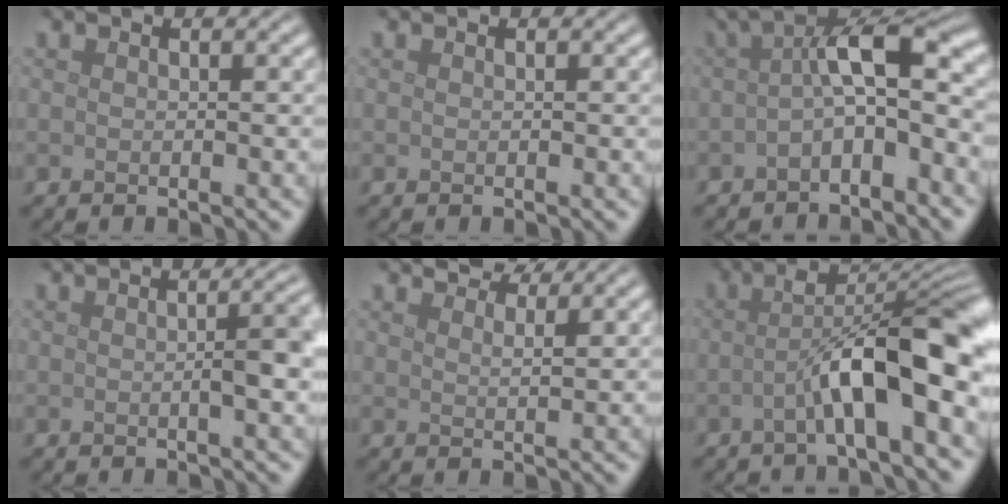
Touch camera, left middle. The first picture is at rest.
{"total": 0.0}
{"total": 6.6, "force": [-0.7, 2.3, 6.1], "torque": [-0.092, 0.014, -0.023]}
{"total": 3.5, "force": [-0.1, 0.7, 3.4], "torque": [-0.043, 0.008, -0.003]}
{"total": 3.2, "force": [3.0, 0.6, 1.1], "torque": [-0.010, 0.001, 0.034]}
{"total": 8.8, "force": [-2.0, 2.1, 8.4], "torque": [-0.128, 0.015, -0.036]}